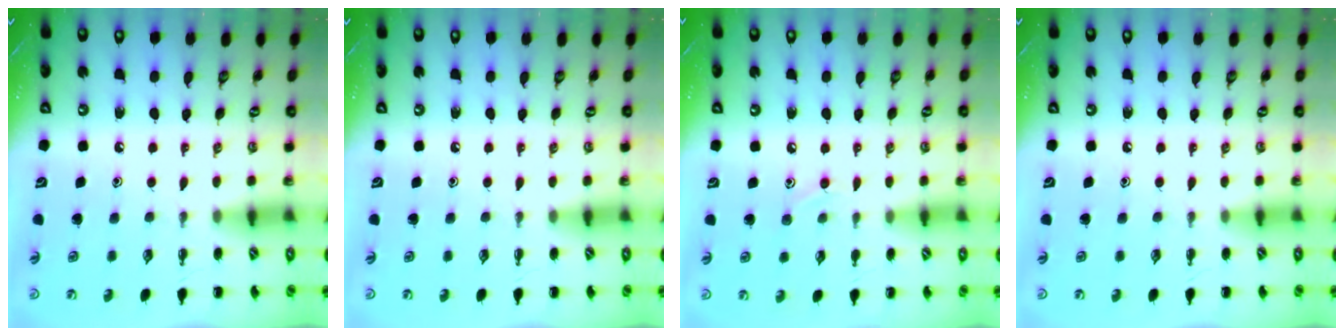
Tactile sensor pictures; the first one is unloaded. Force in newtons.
{"total": 0.0}
{"total": 5.7, "press": 5.4, "slide": 1.9}
{"total": 0.0}